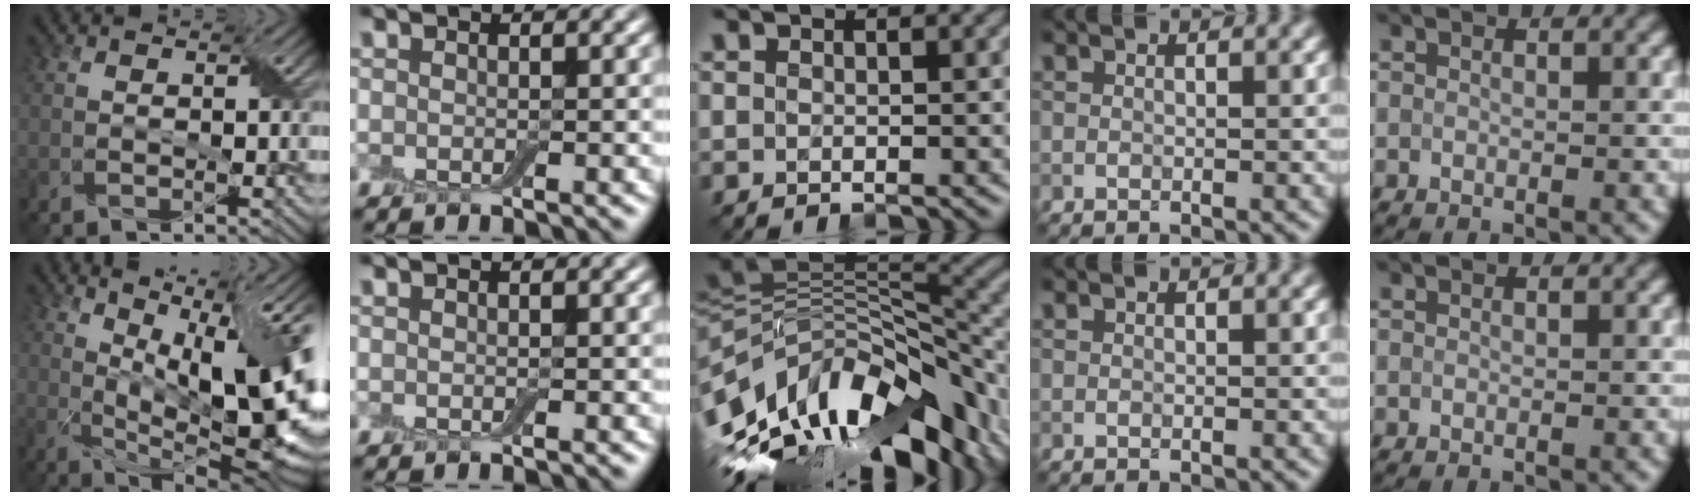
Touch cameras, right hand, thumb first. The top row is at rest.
{"thumb": {"total": 19.5, "force": [5.3, 7.3, 17.3], "torque": [-0.243, 0.025, 0.089]}, "middle": {"total": 14.5, "force": [-5.1, 6.6, 11.8], "torque": [-0.216, 0.010, -0.086]}}